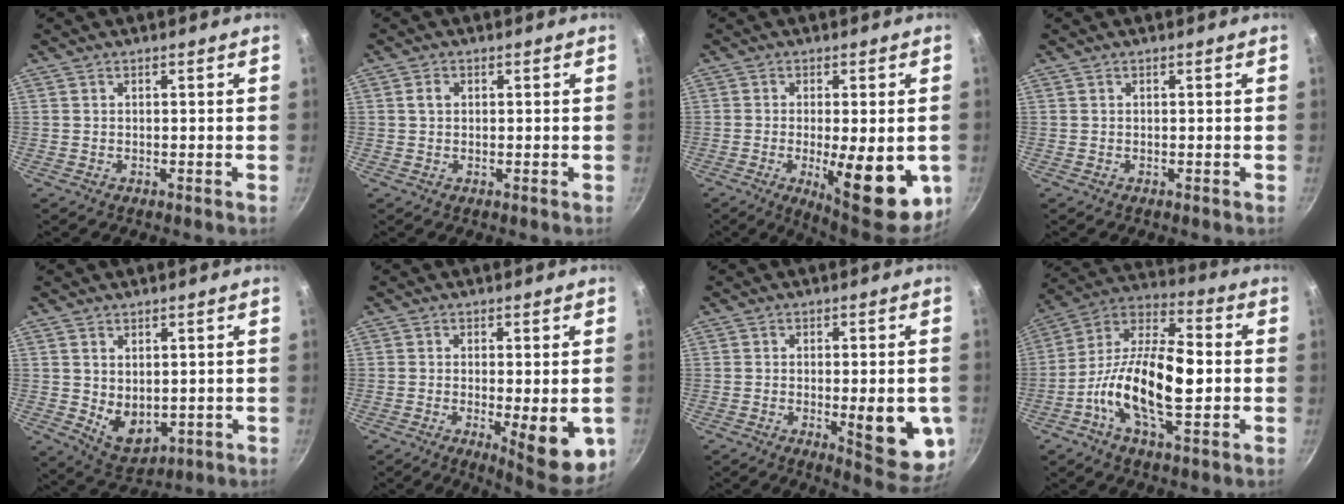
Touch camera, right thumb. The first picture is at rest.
{"total": 1.8, "force": [0.4, 1.3, 1.1], "torque": [-0.016, 0.005, 0.006]}
{"total": 16.2, "force": [-3.8, 5.3, 14.9], "torque": [-0.177, -0.004, -0.039]}
{"total": 0.0}
{"total": 6.6, "force": [0.9, 4.6, 4.7], "torque": [-0.061, -0.023, 0.034]}
{"total": 11.0, "force": [-2.5, 3.2, 10.3], "torque": [-0.124, -0.010, -0.023]}
{"total": 12.9, "force": [-2.5, 4.0, 12.0], "torque": [-0.123, -0.006, -0.025]}
{"total": 18.2, "force": [-2.3, 8.0, 16.2], "torque": [-0.287, 0.031, -0.065]}